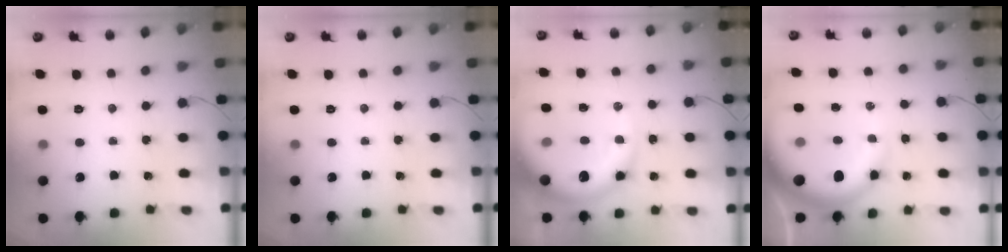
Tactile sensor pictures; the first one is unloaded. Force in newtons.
{"total": 0.0}
{"total": 16.8, "press": 16.3, "slide": 3.9}
{"total": 12.2, "press": 11.9, "slide": 2.7}